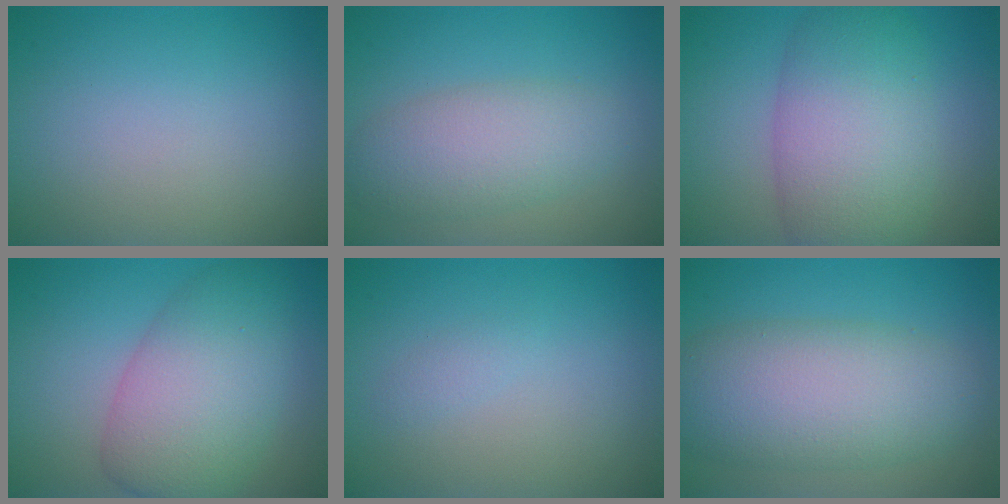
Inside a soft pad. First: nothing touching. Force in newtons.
{"total": 4.8, "press": 4.8, "slide": 0.4}
{"total": 8.9, "press": 8.9, "slide": 0.3}
{"total": 7.8, "press": 7.7, "slide": 0.6}
{"total": 0.7, "press": 0.7, "slide": 0.0}
{"total": 8.6, "press": 8.6, "slide": 0.2}